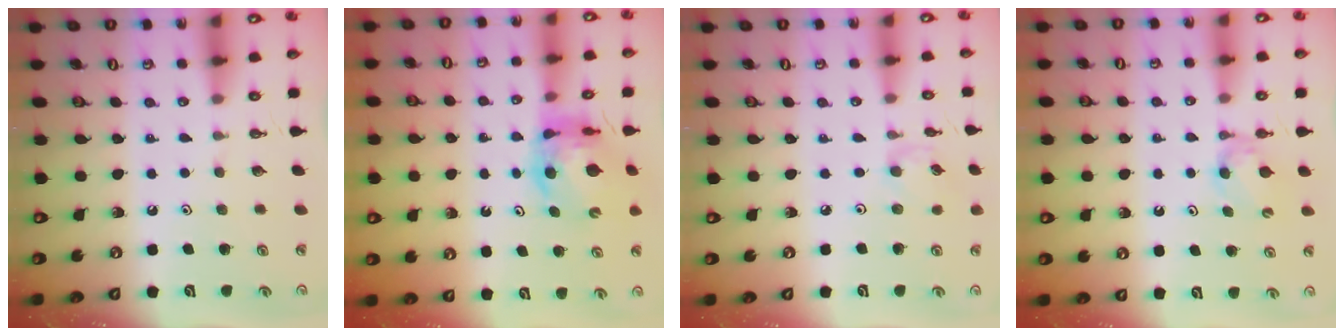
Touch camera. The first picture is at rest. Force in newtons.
{"total": 10.3, "press": 10.2, "slide": 1.2}
{"total": 2.6, "press": 2.6, "slide": 0.4}
{"total": 4.5, "press": 4.5, "slide": 0.6}